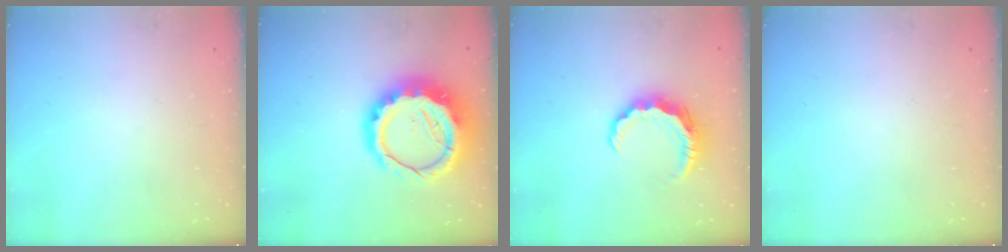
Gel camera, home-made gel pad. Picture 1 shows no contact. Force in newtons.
{"total": 16.2, "press": 15.8, "slide": 3.5}
{"total": 8.3, "press": 8.3, "slide": 1.0}
{"total": 0.0}